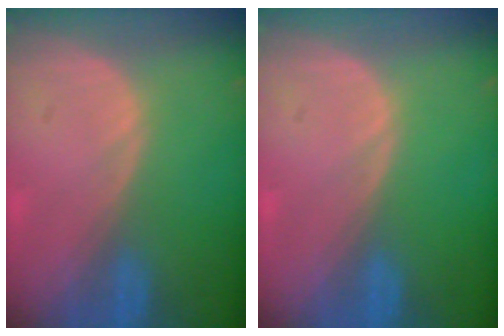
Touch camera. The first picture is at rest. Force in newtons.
{"total": 0.0}